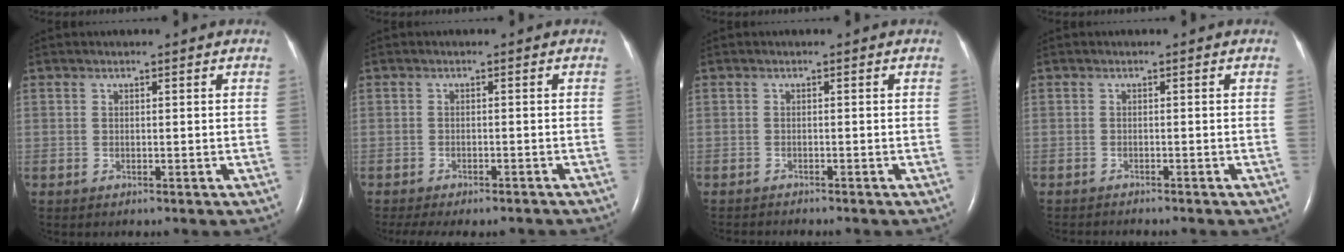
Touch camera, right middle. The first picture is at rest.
{"total": 9.1, "force": [-7.9, 2.6, 3.8], "torque": [-0.060, -0.007, -0.102]}
{"total": 2.9, "force": [-2.8, 0.1, 0.9], "torque": [-0.014, -0.008, -0.038]}
{"total": 3.8, "force": [-3.5, 0.3, 1.3], "torque": [-0.019, -0.009, -0.048]}